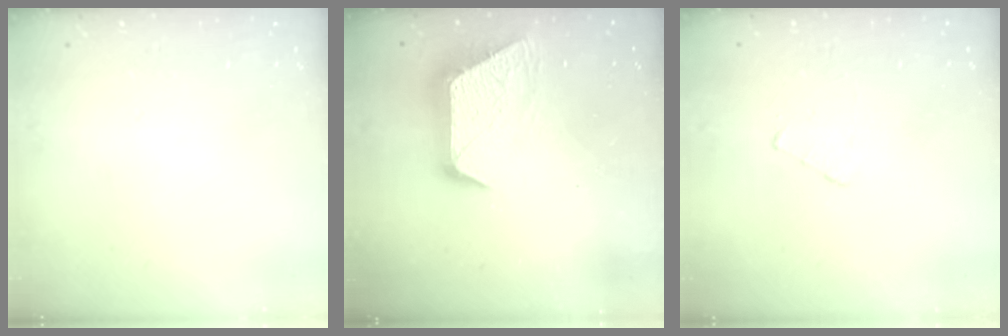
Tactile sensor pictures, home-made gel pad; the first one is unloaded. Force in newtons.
{"total": 12.1, "press": 12.1, "slide": 0.7}
{"total": 2.6, "press": 2.6, "slide": 0.3}